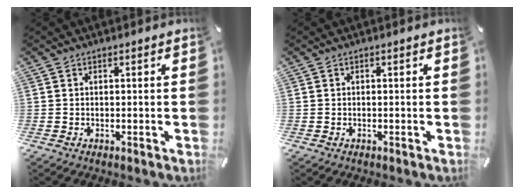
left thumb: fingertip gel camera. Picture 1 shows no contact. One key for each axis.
{"total": 0.0}